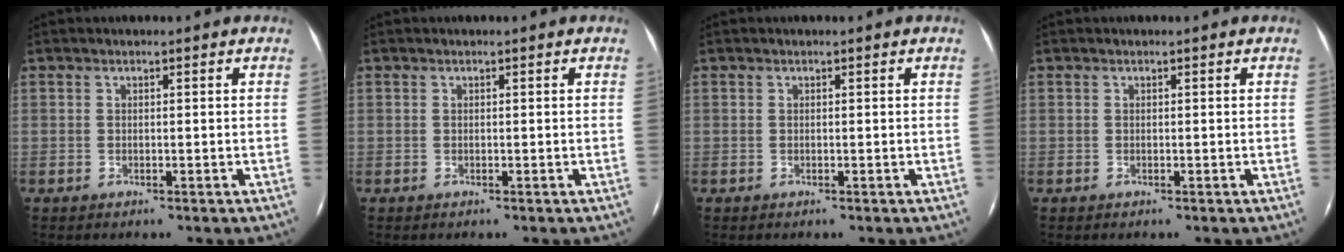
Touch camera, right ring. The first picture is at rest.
{"total": 0.0}
{"total": 0.0}
{"total": 0.0}